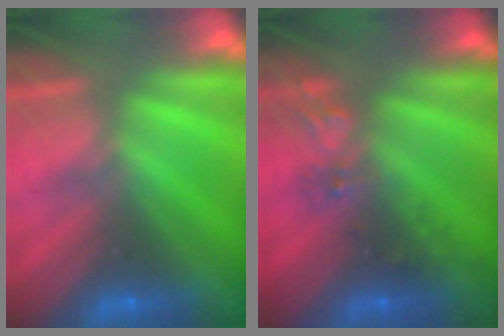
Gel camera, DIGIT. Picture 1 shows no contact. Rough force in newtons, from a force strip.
{"total": 2.6}